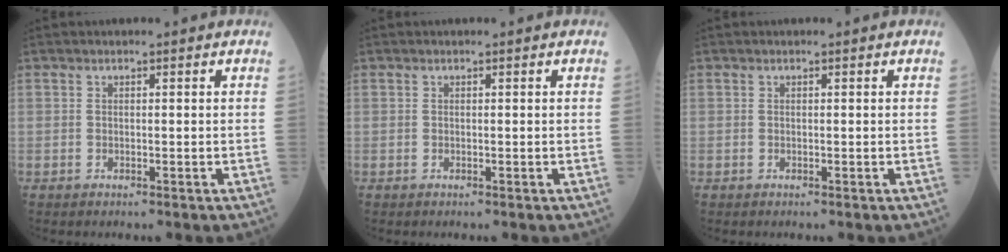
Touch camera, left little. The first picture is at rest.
{"total": 0.0}
{"total": 0.0}